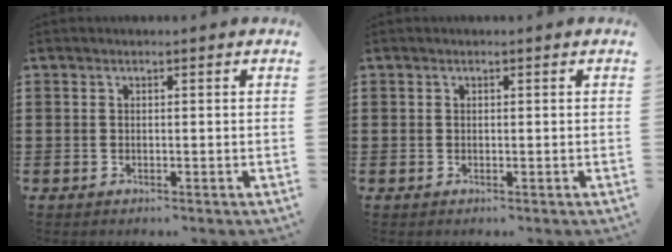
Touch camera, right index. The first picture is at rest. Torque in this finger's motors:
{"motor_torque": [-0.17, -0.11, 0.01, 0.00]}